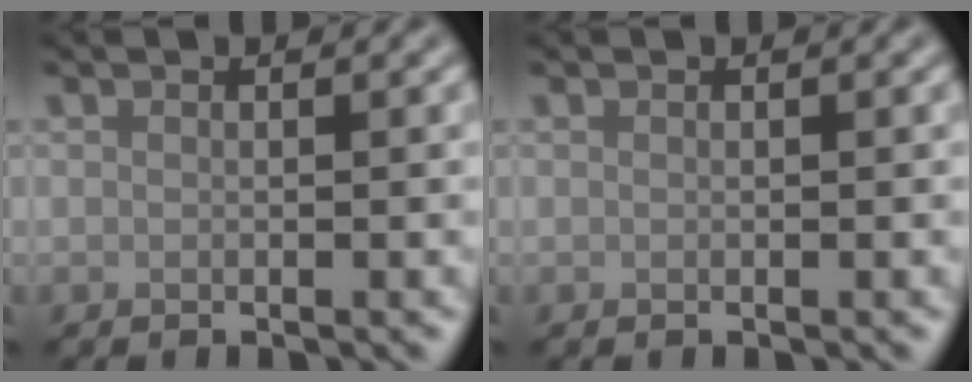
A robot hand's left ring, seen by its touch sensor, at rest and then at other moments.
{"total": 0.0}